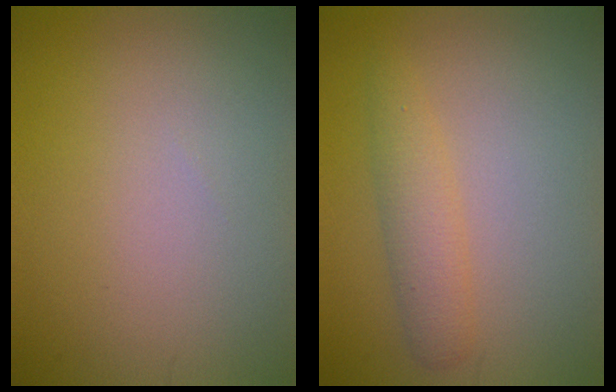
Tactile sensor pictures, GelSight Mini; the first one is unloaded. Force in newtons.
{"total": 2.5, "press": 2.5, "slide": 0.0}